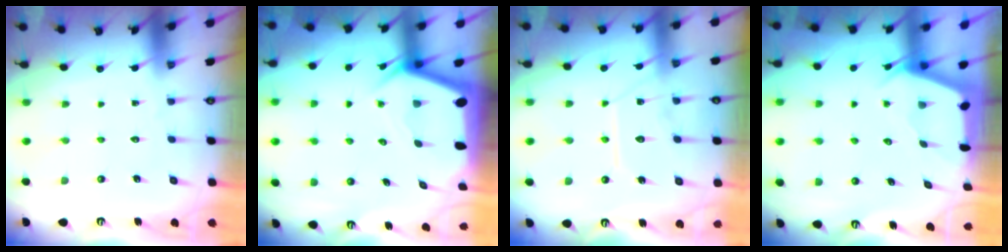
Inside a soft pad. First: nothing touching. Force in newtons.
{"total": 3.4, "press": 3.4, "slide": 0.5}
{"total": 9.5, "press": 9.4, "slide": 0.9}
{"total": 2.1, "press": 2.0, "slide": 0.3}